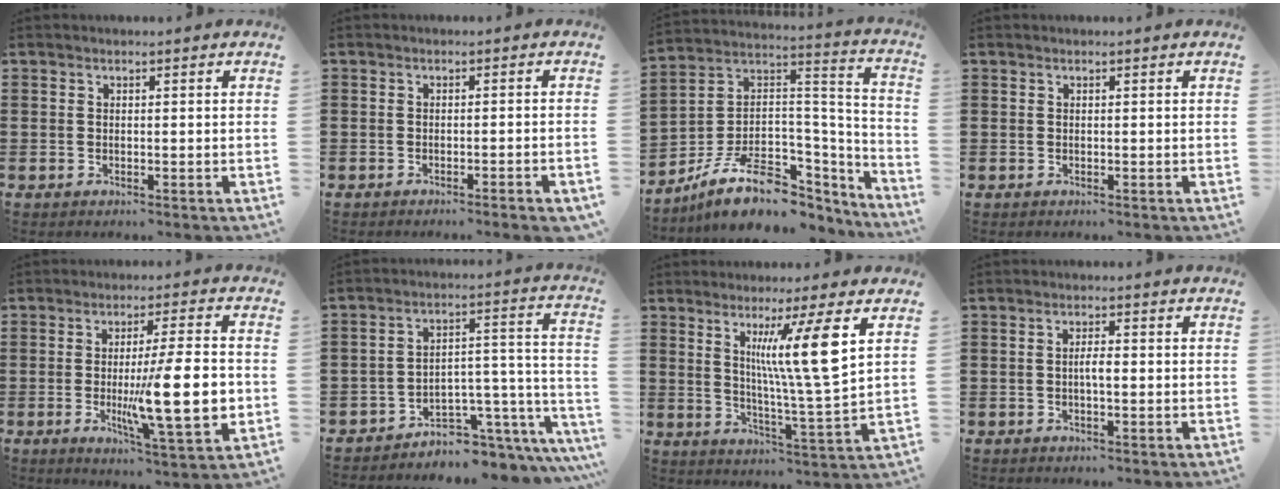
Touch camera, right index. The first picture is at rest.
{"total": 1.6, "force": [-1.2, -0.2, 0.9], "torque": [-0.016, 0.000, -0.023]}
{"total": 12.6, "force": [-6.9, 6.9, 7.9], "torque": [-0.166, 0.015, -0.116]}
{"total": 0.0}
{"total": 14.5, "force": [-1.5, 3.2, 14.1], "torque": [-0.220, -0.022, -0.029]}
{"total": 5.2, "force": [-4.2, 2.2, 2.0], "torque": [-0.037, -0.005, -0.080]}
{"total": 11.3, "force": [4.6, 0.2, 10.4], "torque": [-0.183, -0.012, 0.067]}
{"total": 2.0, "force": [-0.3, 0.5, 1.9], "torque": [-0.036, 0.000, -0.005]}